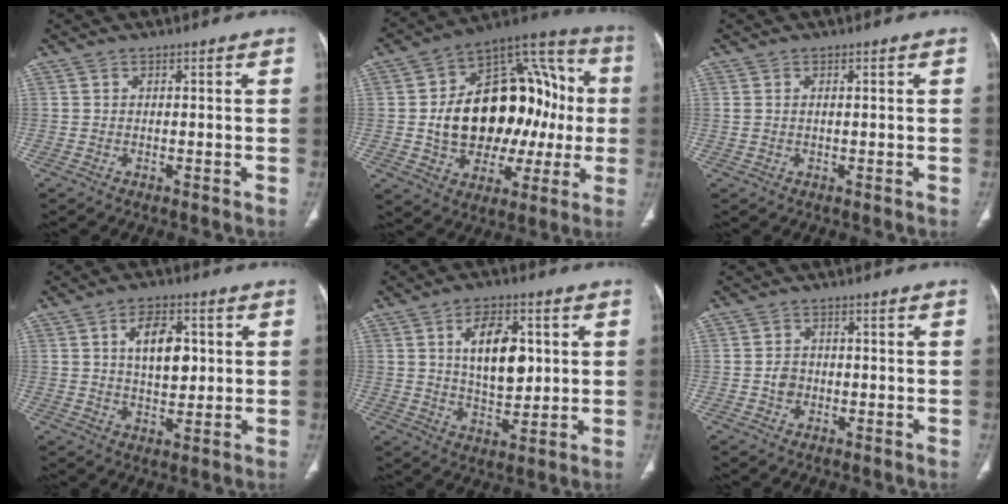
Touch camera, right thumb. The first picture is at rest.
{"total": 27.4, "force": [0.0, 17.8, 20.8], "torque": [-0.275, 0.048, 0.010]}
{"total": 1.2, "force": [0.4, 0.6, 1.0], "torque": [-0.030, 0.010, 0.015]}
{"total": 8.8, "force": [2.0, 4.9, 7.0], "torque": [-0.091, -0.010, 0.035]}
{"total": 11.8, "force": [2.7, 6.6, 9.5], "torque": [-0.124, -0.015, 0.050]}
{"total": 2.6, "force": [-0.6, 2.2, 1.1], "torque": [-0.007, 0.009, -0.013]}